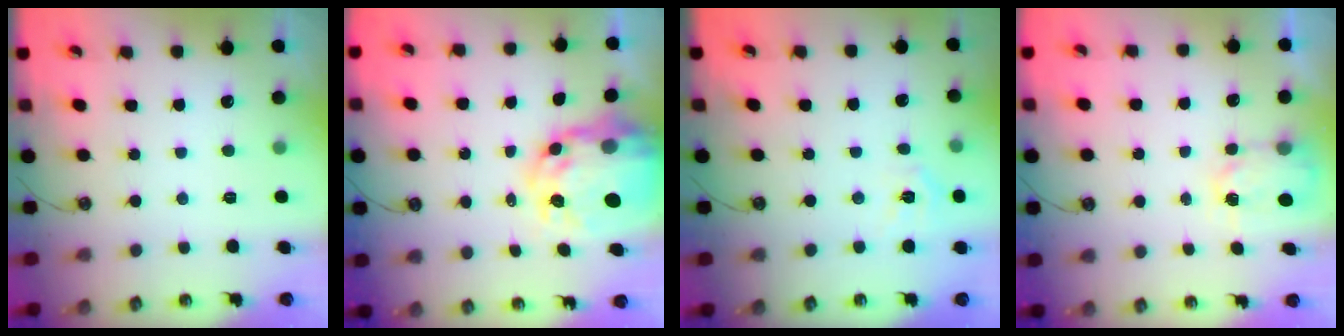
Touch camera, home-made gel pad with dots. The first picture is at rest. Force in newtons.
{"total": 13.4, "press": 13.4, "slide": 0.9}
{"total": 7.1, "press": 7.1, "slide": 0.7}
{"total": 3.2, "press": 3.1, "slide": 0.5}